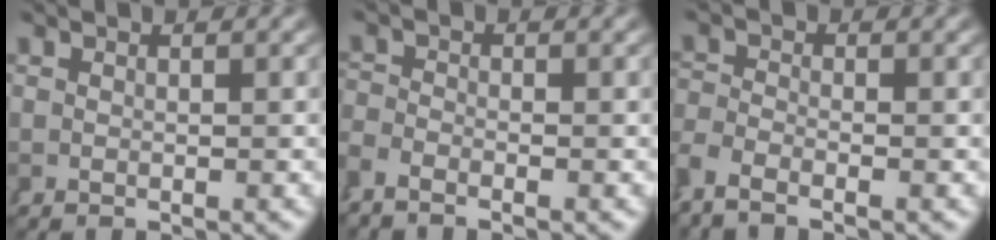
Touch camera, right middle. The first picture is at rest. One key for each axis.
{"total": 1.7, "fx": -1.6, "fy": 0.0, "fz": 0.6, "tx": -0.010, "ty": -0.005, "tz": -0.030}
{"total": 2.3, "fx": -1.9, "fy": 0.4, "fz": 1.1, "tx": -0.029, "ty": -0.008, "tz": -0.033}